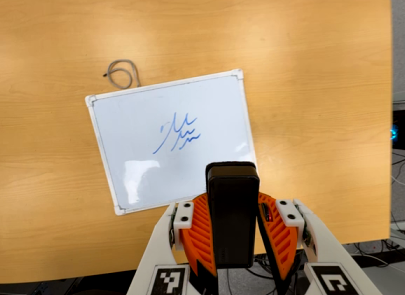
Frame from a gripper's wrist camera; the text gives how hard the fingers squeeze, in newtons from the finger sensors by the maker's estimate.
{"total": 8.6, "left": 7.3, "right": 9.9}